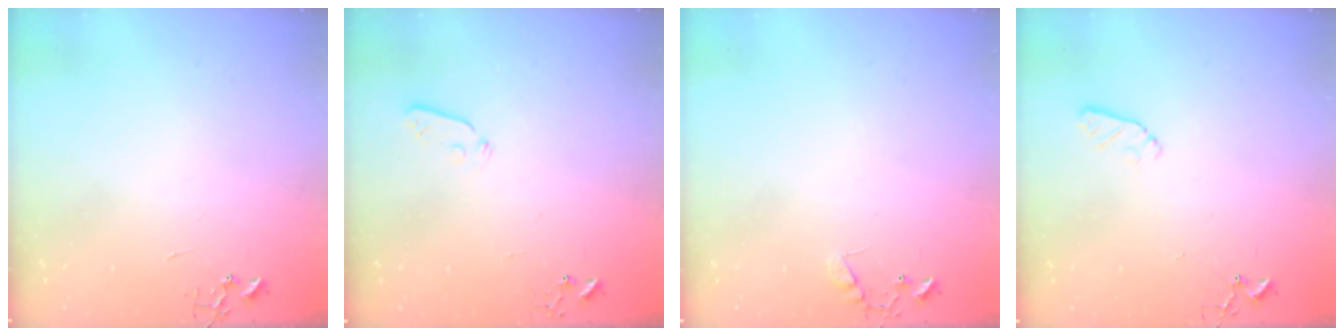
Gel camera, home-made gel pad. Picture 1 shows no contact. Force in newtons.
{"total": 3.5, "press": 3.3, "slide": 1.0}
{"total": 6.8, "press": 6.8, "slide": 0.5}
{"total": 5.6, "press": 5.5, "slide": 1.0}